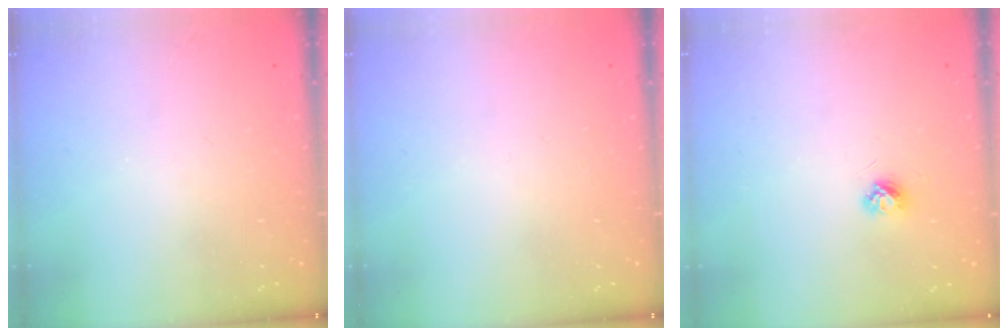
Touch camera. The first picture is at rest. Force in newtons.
{"total": 0.0}
{"total": 3.7, "press": 3.7, "slide": 0.4}